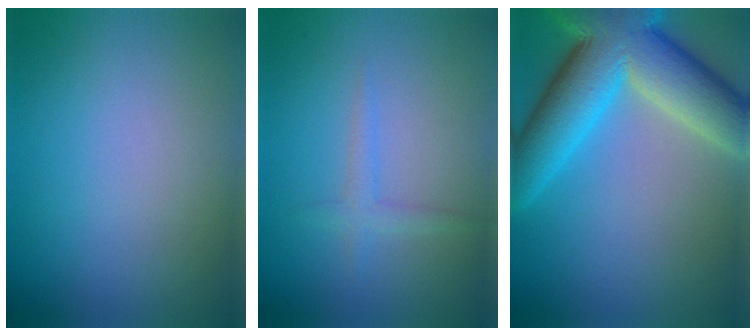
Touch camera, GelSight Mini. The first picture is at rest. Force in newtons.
{"total": 1.4, "press": 1.4, "slide": 0.1}
{"total": 11.8, "press": 11.8, "slide": 0.7}